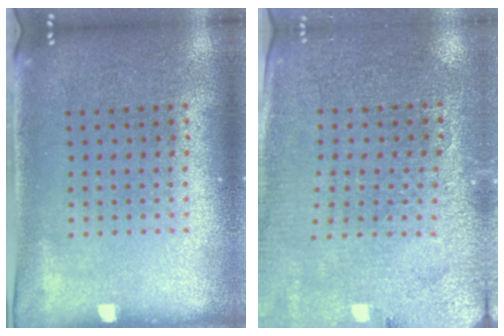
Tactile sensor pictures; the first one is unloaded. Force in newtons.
{"total": 2.8, "press": 2.8, "slide": 0.5}